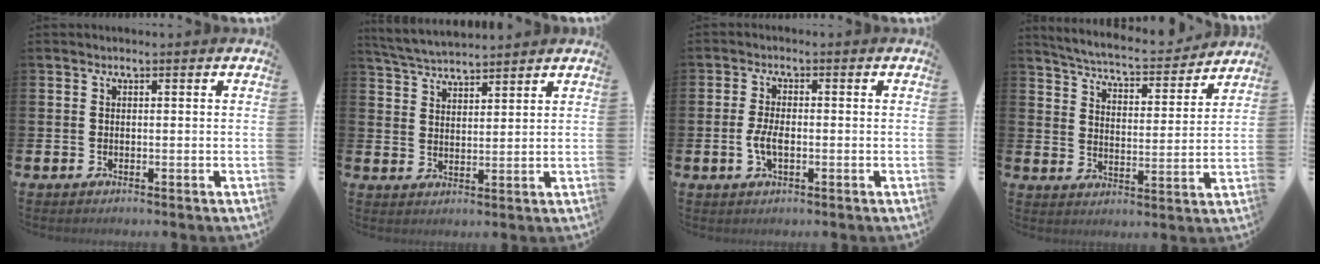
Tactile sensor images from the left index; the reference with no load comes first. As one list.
[{"total": 4.6, "force": [4.5, 0.5, 0.5], "torque": [-0.029, -0.023, 0.082]}, {"total": 3.2, "force": [-0.6, 1.5, 2.8], "torque": [-0.047, 0.001, -0.012]}, {"total": 5.6, "force": [5.5, 0.5, 1.0], "torque": [-0.048, -0.046, 0.090]}]